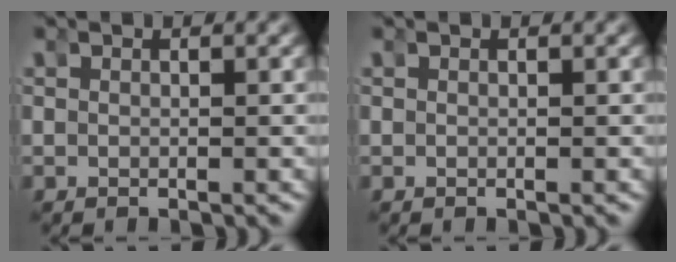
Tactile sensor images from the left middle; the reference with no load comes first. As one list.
[{"total": 0.0}]